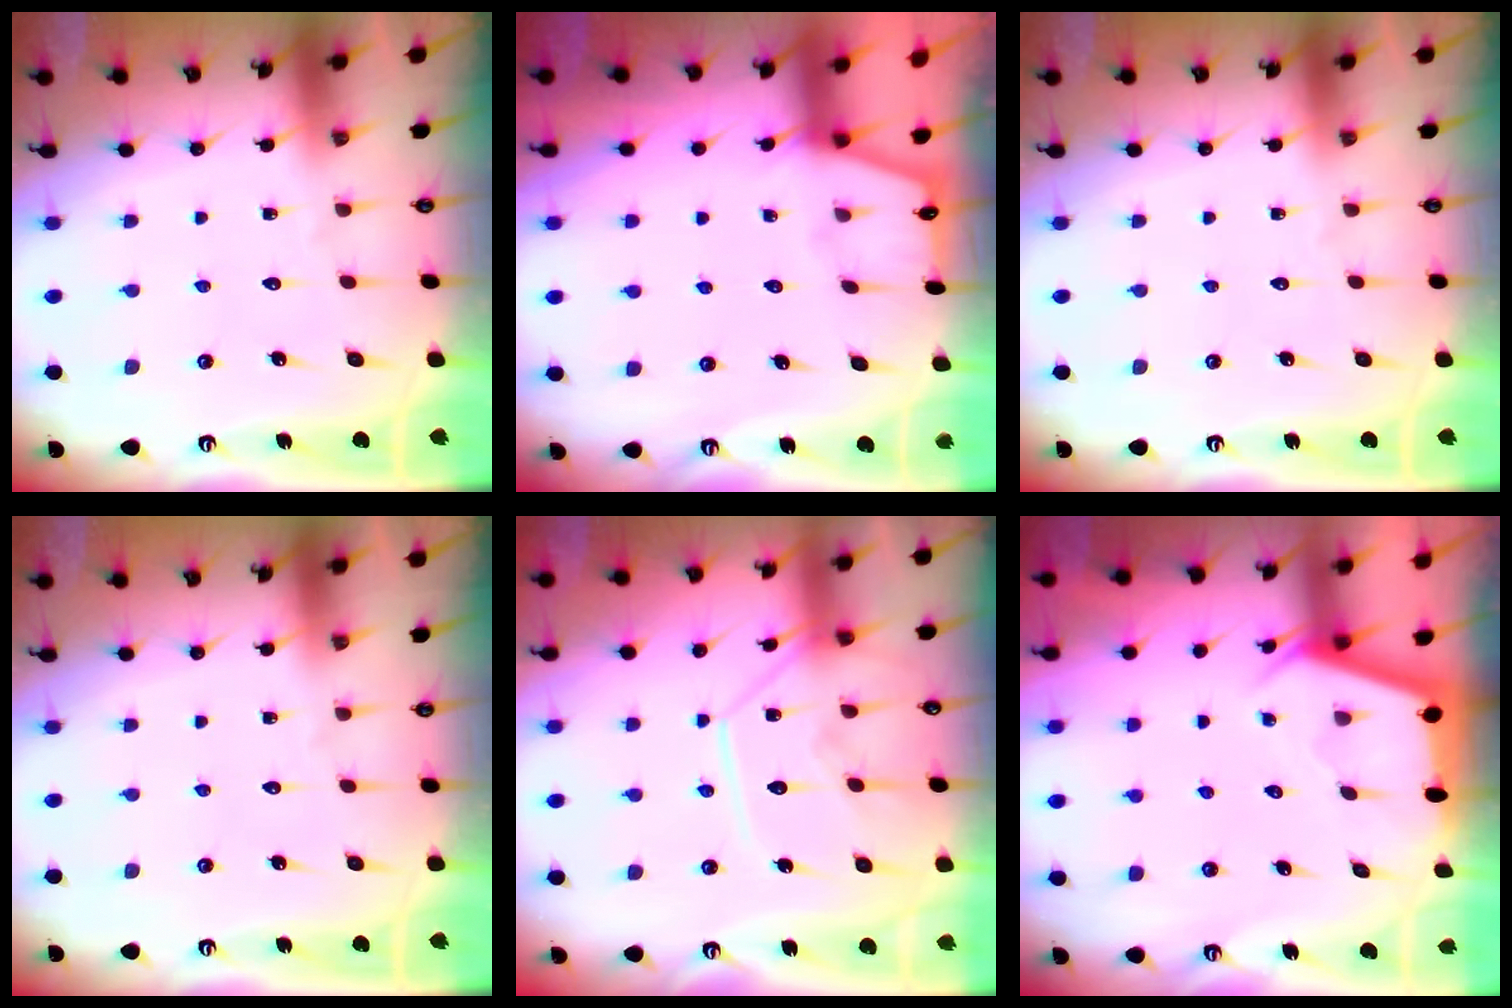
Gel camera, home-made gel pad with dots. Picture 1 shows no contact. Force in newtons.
{"total": 2.1, "press": 2.1, "slide": 0.3}
{"total": 0.0}
{"total": 0.0}
{"total": 11.8, "press": 11.7, "slide": 1.0}
{"total": 2.8, "press": 2.8, "slide": 0.3}